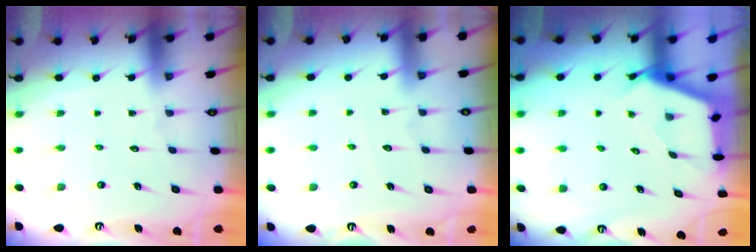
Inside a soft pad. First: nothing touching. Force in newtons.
{"total": 2.8, "press": 2.8, "slide": 0.4}
{"total": 2.7, "press": 2.7, "slide": 0.3}